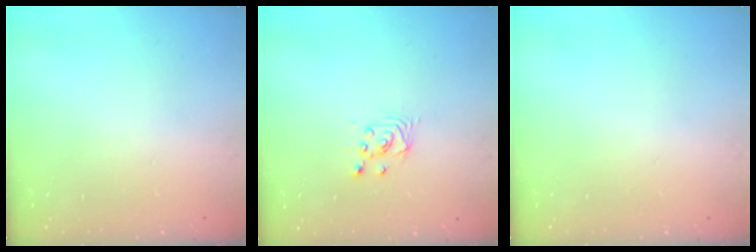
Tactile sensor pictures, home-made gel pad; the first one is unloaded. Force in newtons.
{"total": 2.2, "press": 2.2, "slide": 0.3}
{"total": 0.0}